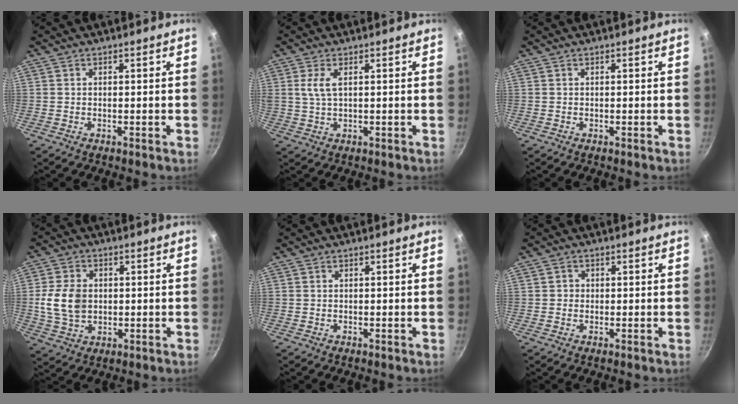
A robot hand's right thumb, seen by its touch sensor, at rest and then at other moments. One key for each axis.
{"total": 3.7, "fx": 1.1, "fy": 1.1, "fz": 3.3, "tx": -0.074, "ty": -0.001, "tz": 0.025}
{"total": 0.0}
{"total": 8.8, "fx": 0.3, "fy": 6.4, "fz": 5.9, "tx": -0.101, "ty": -0.002, "tz": 0.005}
{"total": 0.0}
{"total": 1.4, "fx": 0.1, "fy": 1.3, "fz": 0.3, "tx": 0.002, "ty": 0.001, "tz": -0.002}